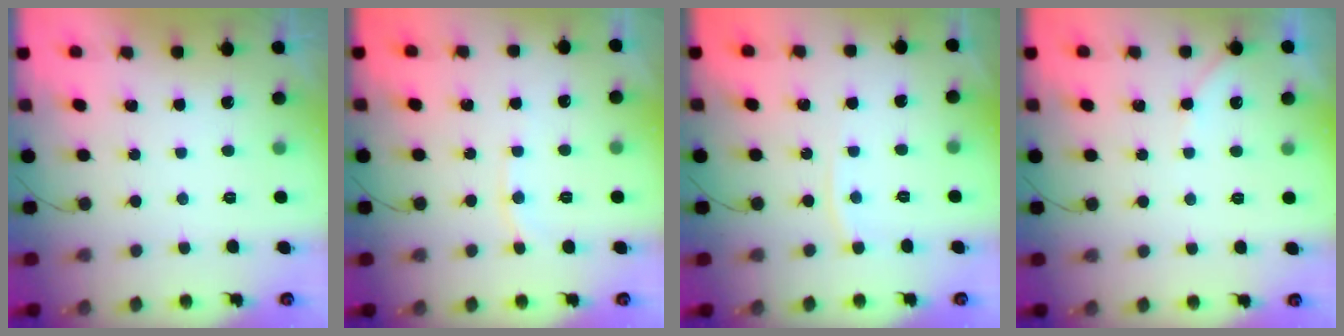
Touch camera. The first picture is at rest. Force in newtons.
{"total": 3.9, "press": 3.9, "slide": 0.2}
{"total": 2.5, "press": 2.5, "slide": 0.4}
{"total": 3.6, "press": 3.5, "slide": 0.5}